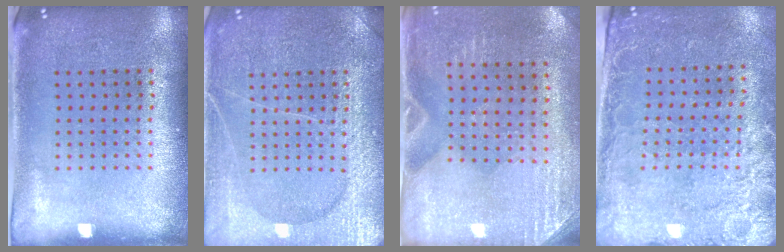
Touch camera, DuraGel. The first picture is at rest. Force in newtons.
{"total": 5.8, "press": 5.7, "slide": 0.8}
{"total": 2.8, "press": 2.5, "slide": 1.3}
{"total": 2.6, "press": 2.3, "slide": 1.3}